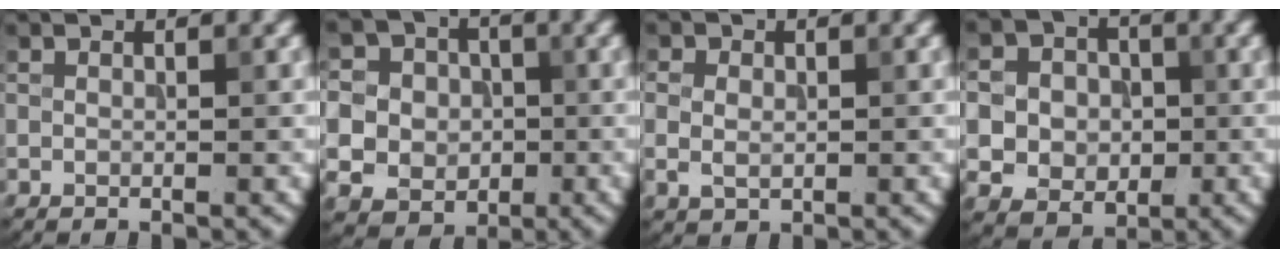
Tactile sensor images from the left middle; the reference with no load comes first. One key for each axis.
{"total": 10.3, "fx": -0.9, "fy": 9.9, "fz": 2.9, "tx": -0.090, "ty": 0.003, "tz": -0.026}
{"total": 2.3, "fx": 0.0, "fy": 1.8, "fz": 1.5, "tx": -0.025, "ty": 0.001, "tz": 0.000}
{"total": 9.2, "fx": -0.3, "fy": 8.6, "fz": 3.3, "tx": -0.086, "ty": 0.017, "tz": -0.013}